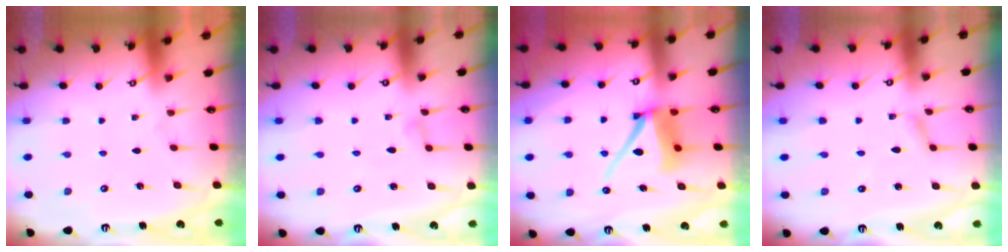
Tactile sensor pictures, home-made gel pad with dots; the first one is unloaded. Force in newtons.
{"total": 4.7, "press": 4.7, "slide": 0.5}
{"total": 9.9, "press": 9.8, "slide": 1.2}
{"total": 1.9, "press": 1.9, "slide": 0.2}